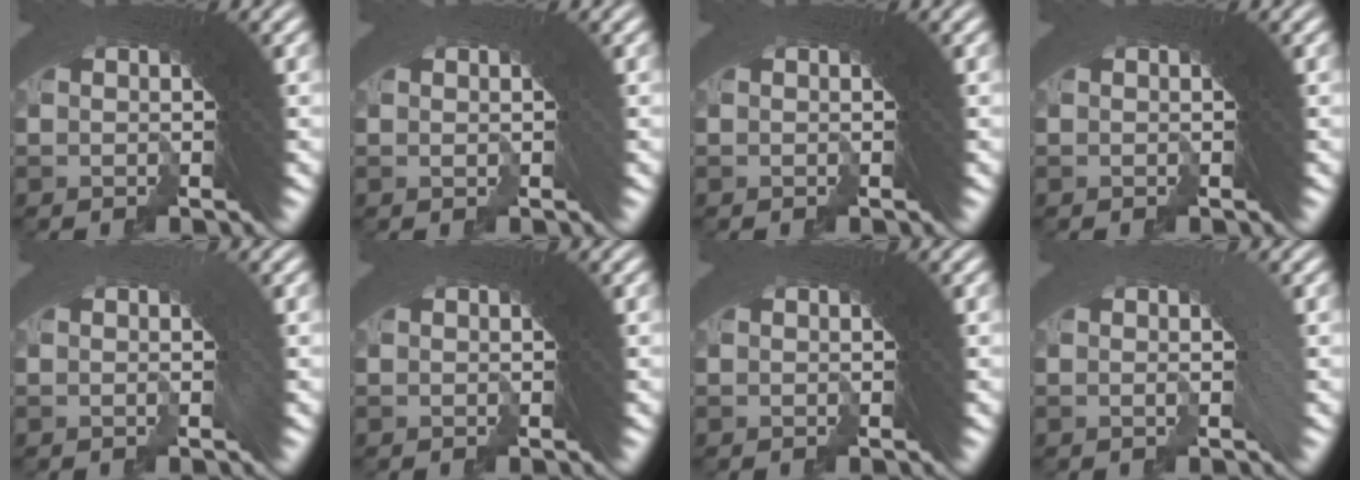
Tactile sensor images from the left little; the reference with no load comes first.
{"total": 0.7, "force": [0.1, 0.6, 0.4], "torque": [0.001, 0.010, -0.001]}
{"total": 0.0}
{"total": 0.0}
{"total": 1.2, "force": [-0.7, 0.5, 0.8], "torque": [-0.003, 0.017, -0.020]}
{"total": 0.0}
{"total": 0.0}
{"total": 1.5, "force": [-0.5, 0.4, 1.3], "torque": [-0.012, 0.016, -0.014]}